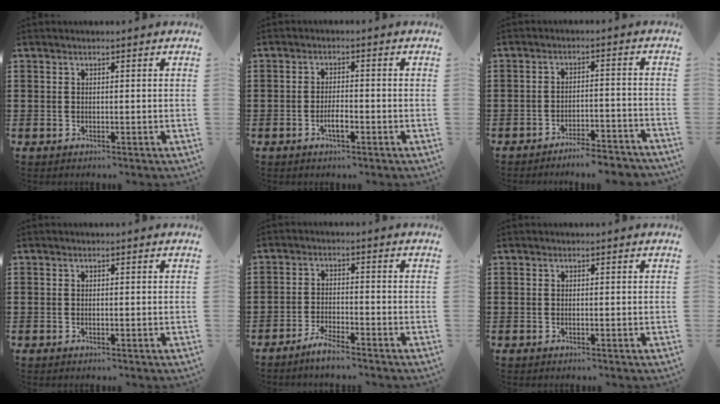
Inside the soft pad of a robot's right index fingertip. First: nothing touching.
{"total": 2.9, "force": [-1.3, 0.9, 2.5], "torque": [-0.043, 0.004, -0.023]}
{"total": 4.2, "force": [-4.1, 0.0, 1.1], "torque": [-0.021, 0.001, -0.083]}
{"total": 0.0}
{"total": 3.2, "force": [-3.1, 0.1, 1.0], "torque": [-0.026, 0.003, -0.062]}
{"total": 0.0}